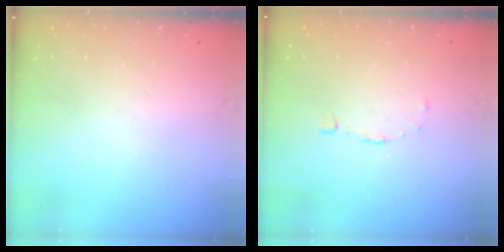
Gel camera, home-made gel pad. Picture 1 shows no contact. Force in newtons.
{"total": 2.9, "press": 2.9, "slide": 0.2}